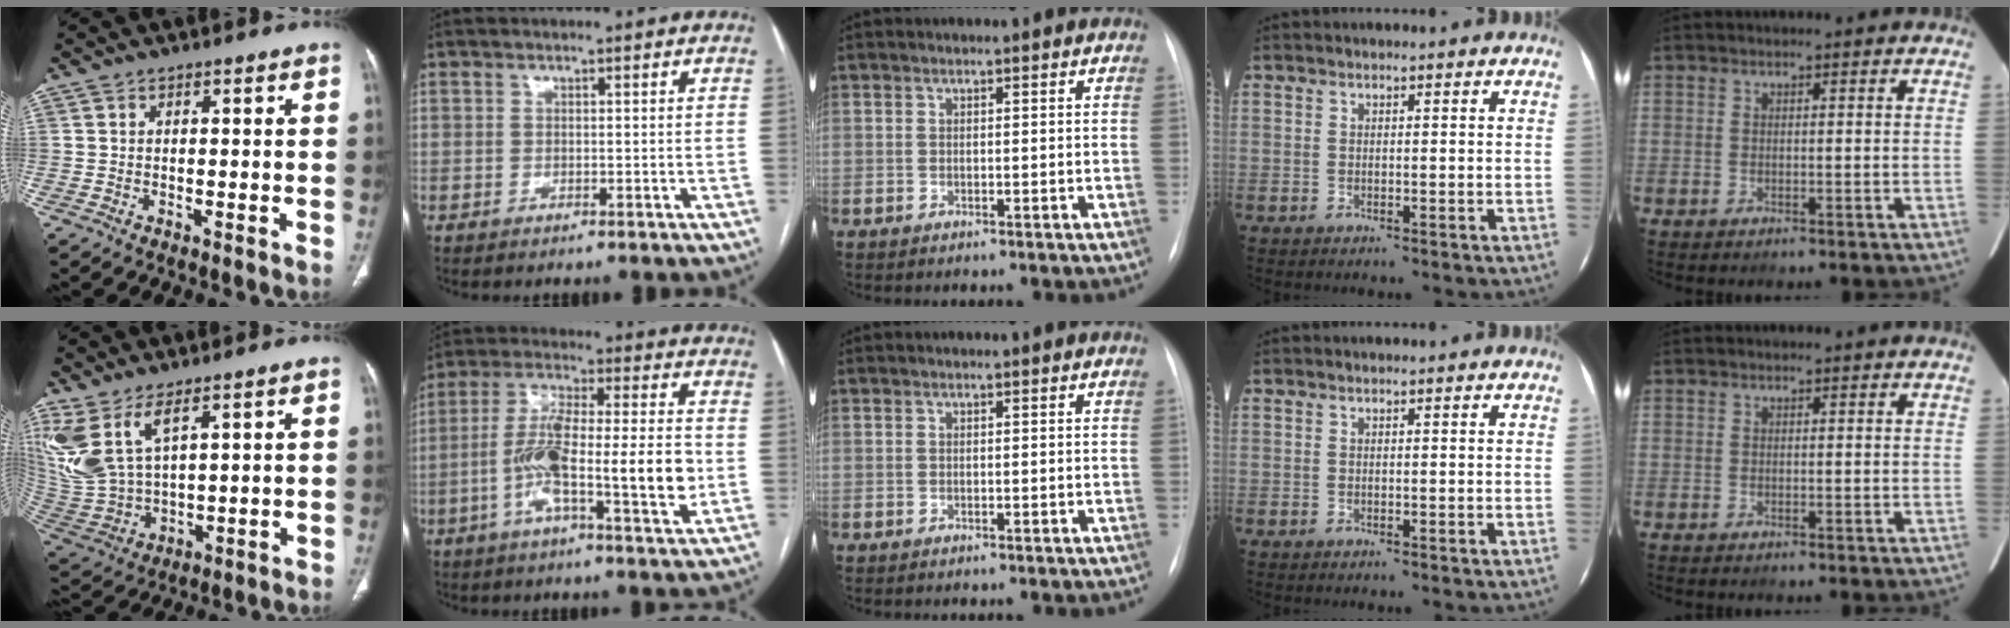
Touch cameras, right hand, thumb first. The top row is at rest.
{"thumb": {"total": 13.3, "force": [7.0, 6.0, 9.6], "torque": [-0.215, -0.027, 0.167]}, "index": {"total": 15.3, "force": [-3.3, 2.1, 14.8], "torque": [-0.263, 0.009, -0.059]}}